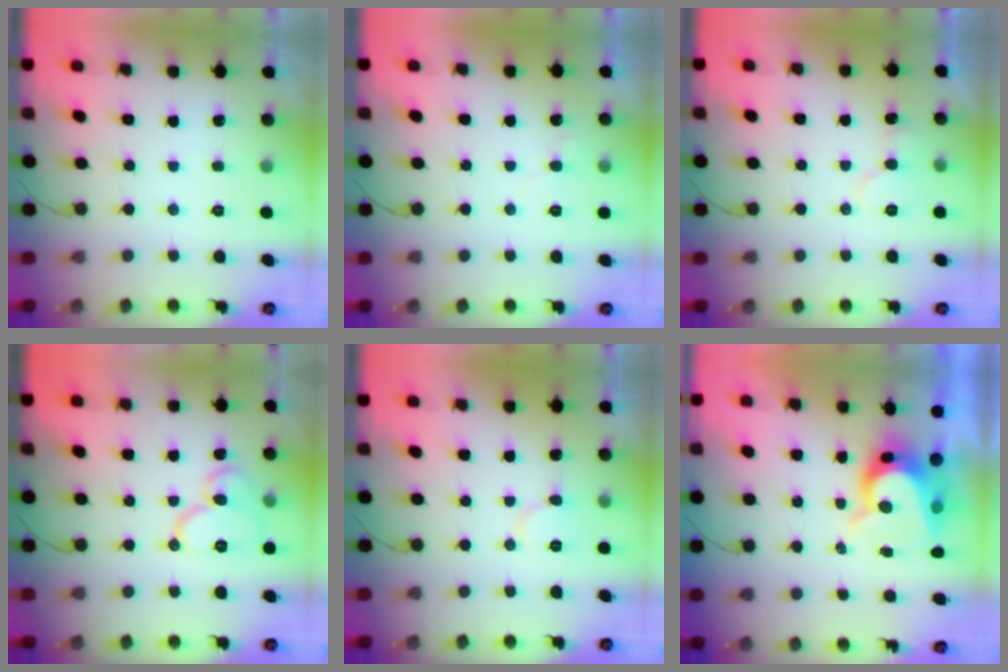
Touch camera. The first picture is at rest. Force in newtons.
{"total": 3.9, "press": 3.9, "slide": 0.2}
{"total": 7.0, "press": 7.0, "slide": 0.5}
{"total": 11.9, "press": 11.8, "slide": 1.5}
{"total": 7.2, "press": 7.2, "slide": 0.7}
{"total": 9.5, "press": 9.5, "slide": 0.7}